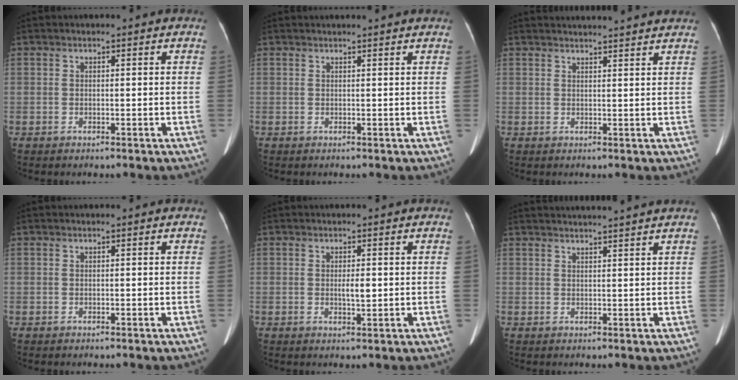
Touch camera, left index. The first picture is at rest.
{"total": 3.4, "force": [3.2, -0.4, 1.1], "torque": [-0.013, 0.016, 0.037]}
{"total": 8.6, "force": [8.2, -0.4, 2.2], "torque": [-0.031, 0.019, 0.090]}
{"total": 0.0}
{"total": 2.1, "force": [0.1, 0.5, 2.0], "torque": [-0.036, -0.001, 0.002]}
{"total": 8.7, "force": [8.1, -1.5, 2.7], "torque": [-0.033, 0.007, 0.096]}